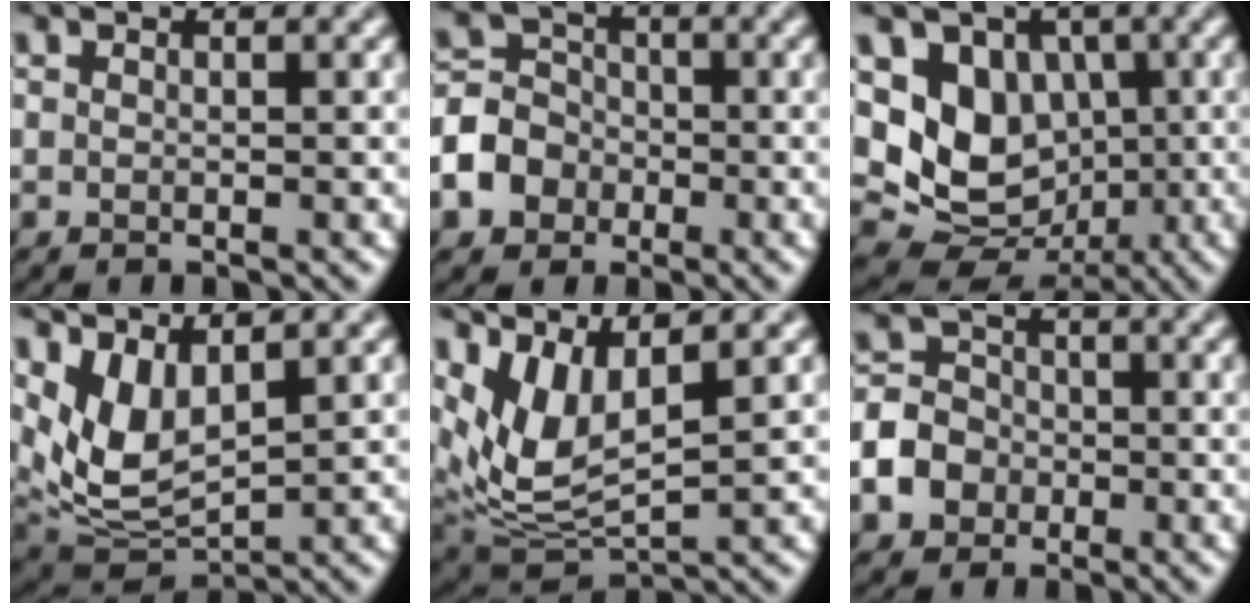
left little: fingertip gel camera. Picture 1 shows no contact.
{"total": 5.3, "force": [-2.1, 4.5, 1.8], "torque": [-0.023, 0.002, -0.055]}
{"total": 7.5, "force": [0.6, 6.2, 4.1], "torque": [-0.071, -0.018, 0.006]}
{"total": 5.0, "force": [1.9, 2.5, 3.8], "torque": [-0.091, -0.017, 0.046]}
{"total": 5.7, "force": [2.6, 2.3, 4.5], "torque": [-0.107, -0.012, 0.057]}
{"total": 4.4, "force": [-1.6, 3.8, 1.6], "torque": [-0.024, 0.002, -0.044]}